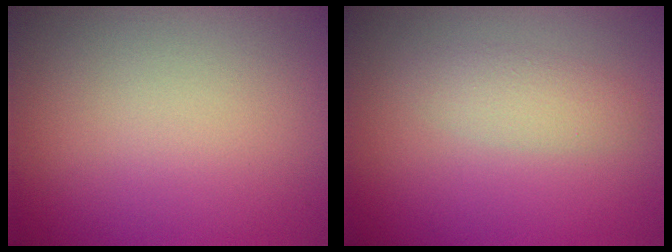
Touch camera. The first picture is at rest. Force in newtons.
{"total": 2.0, "press": 2.0, "slide": 0.1}